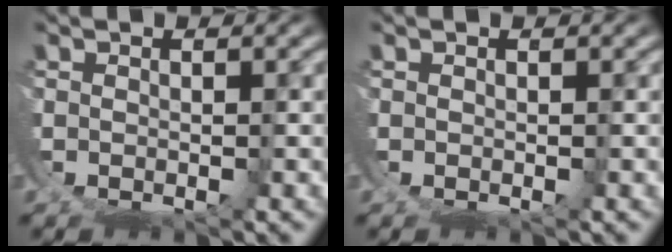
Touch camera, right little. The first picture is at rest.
{"total": 0.0}